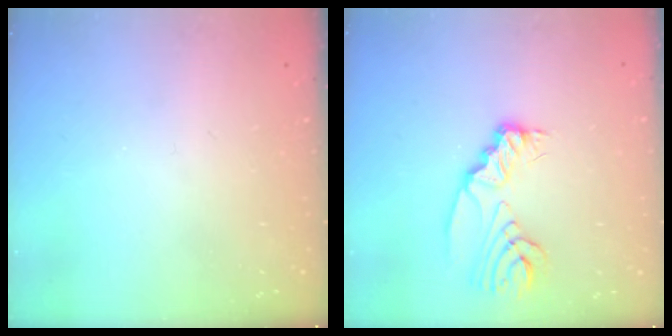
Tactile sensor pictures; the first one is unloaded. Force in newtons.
{"total": 9.7, "press": 9.7, "slide": 0.8}